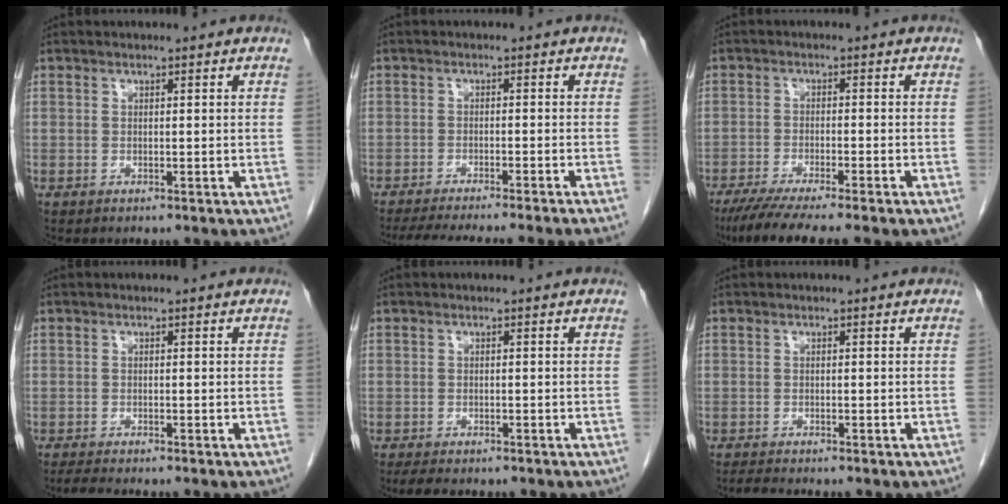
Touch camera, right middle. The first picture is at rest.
{"total": 13.4, "force": [-11.8, -1.2, 6.4], "torque": [-0.078, -0.032, -0.169]}
{"total": 8.9, "force": [-6.9, -0.1, 5.6], "torque": [-0.082, -0.021, -0.109]}
{"total": 2.2, "force": [-1.9, -0.2, 1.0], "torque": [-0.027, -0.011, -0.033]}
{"total": 3.7, "force": [-3.0, 1.1, 1.8], "torque": [-0.034, -0.012, -0.039]}
{"total": 1.5, "force": [-1.4, -0.3, 0.4], "torque": [-0.020, -0.009, -0.026]}